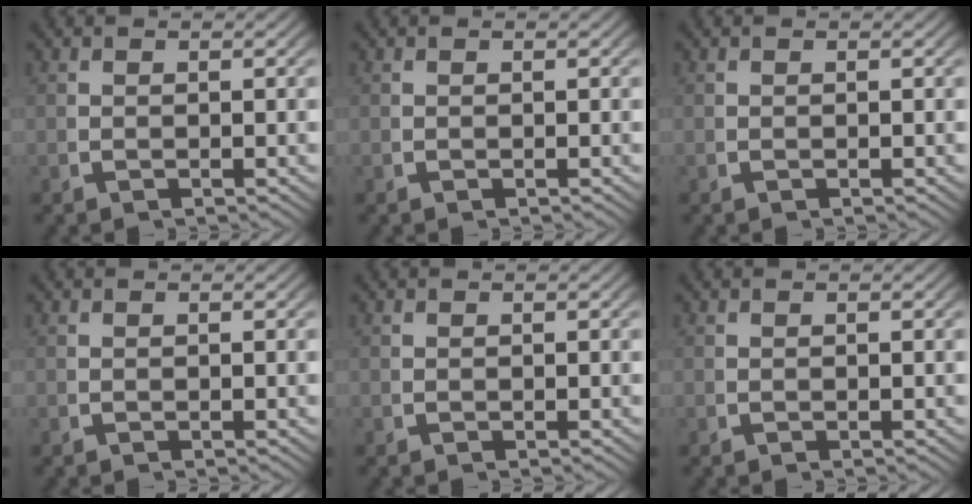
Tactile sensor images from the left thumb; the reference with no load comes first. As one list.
[{"total": 0.0}, {"total": 0.0}, {"total": 0.0}, {"total": 0.0}, {"total": 0.0}]